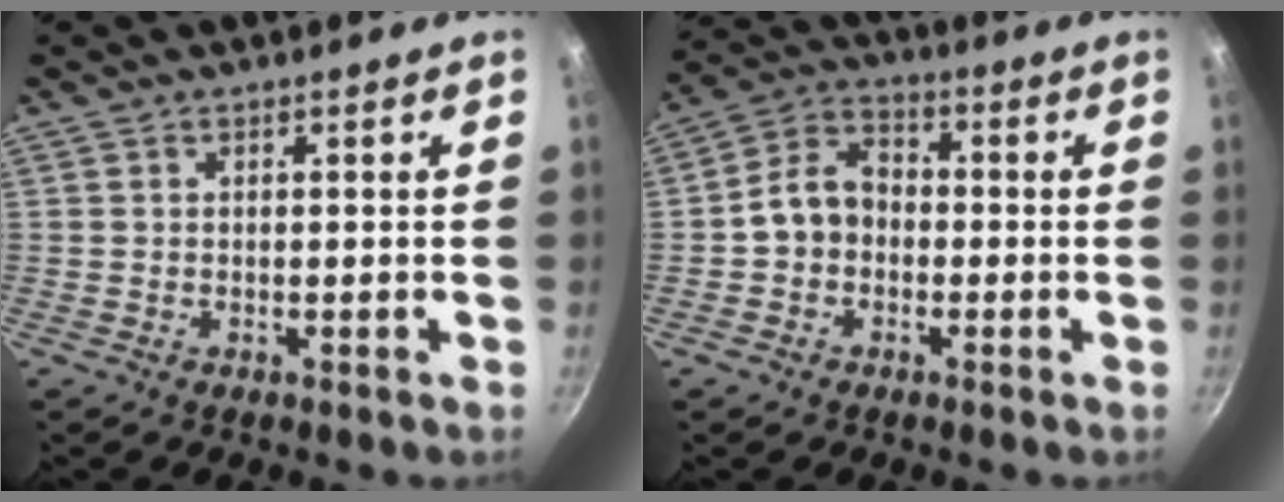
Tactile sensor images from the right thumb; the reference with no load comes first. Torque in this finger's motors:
{"motor_torque": [0.16, 0.17, 0.16, -0.28, 0.18]}